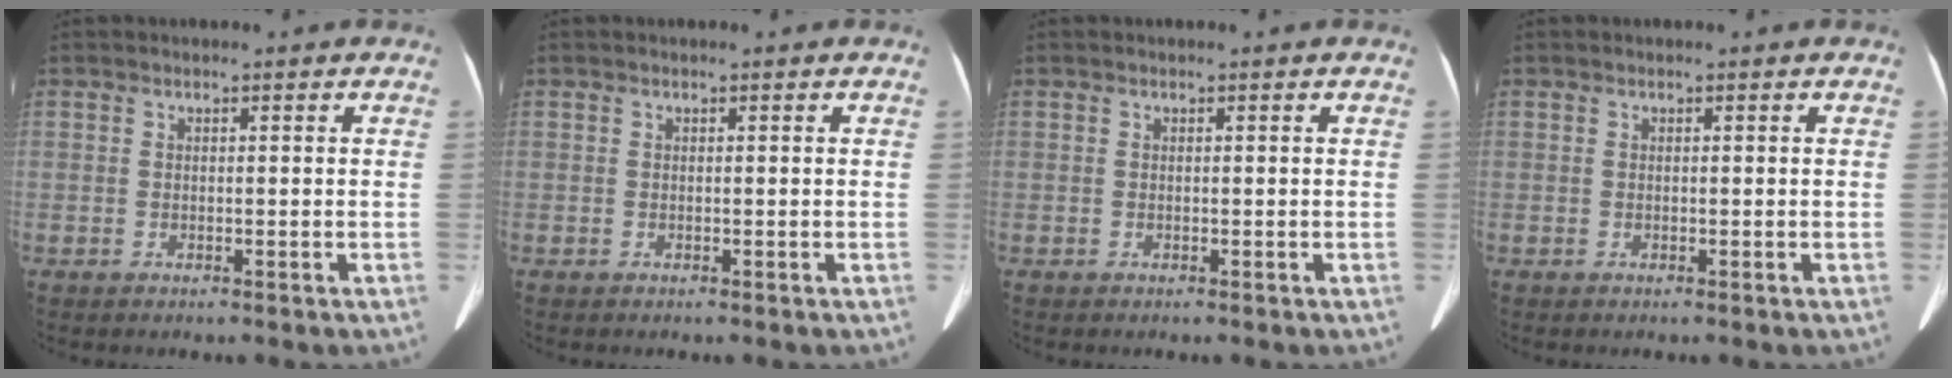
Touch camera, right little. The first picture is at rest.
{"total": 0.0}
{"total": 0.0}
{"total": 0.0}